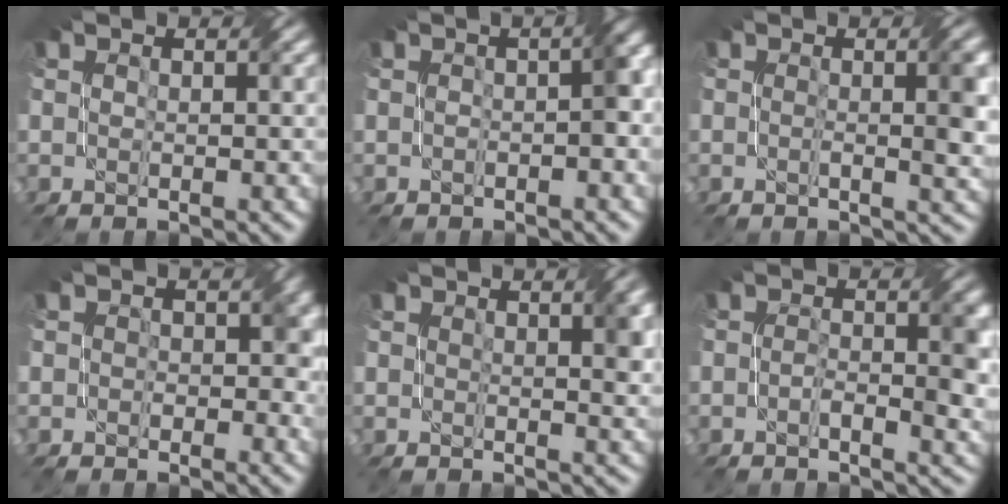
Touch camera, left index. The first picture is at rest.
{"total": 2.6, "force": [-0.3, 0.7, 2.5], "torque": [-0.036, 0.013, -0.005]}
{"total": 4.4, "force": [0.3, 1.1, 4.2], "torque": [-0.049, 0.006, 0.002]}
{"total": 3.0, "force": [0.4, 2.3, 1.8], "torque": [-0.008, -0.002, 0.000]}
{"total": 2.8, "force": [1.0, 0.8, 2.5], "torque": [-0.030, 0.002, 0.017]}
{"total": 3.9, "force": [-0.5, 1.4, 3.6], "torque": [-0.058, -0.003, -0.010]}